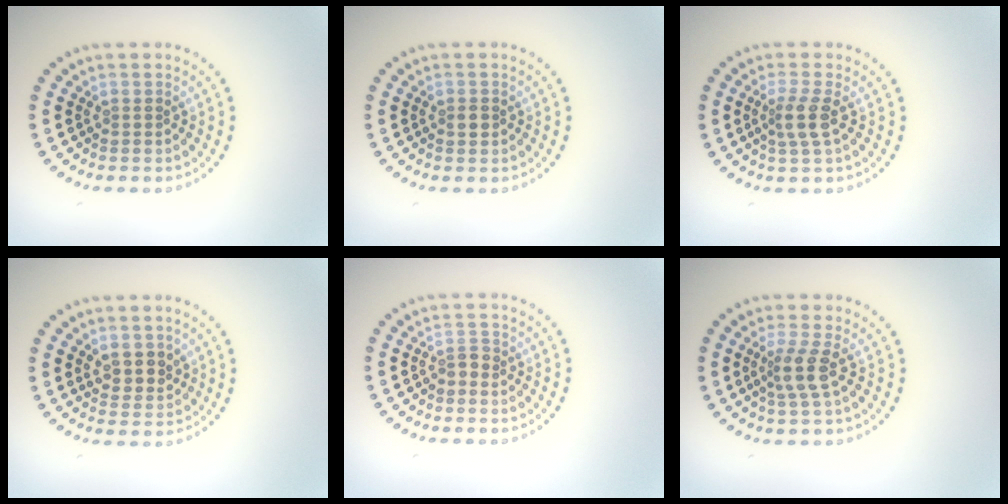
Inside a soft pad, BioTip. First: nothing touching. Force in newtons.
{"total": 1.0, "press": 1.0, "slide": 0.1}
{"total": 2.3, "press": 1.9, "slide": 1.3}
{"total": 2.4, "press": 2.2, "slide": 1.0}
{"total": 1.1, "press": 0.9, "slide": 0.6}
{"total": 2.6, "press": 2.0, "slide": 1.6}